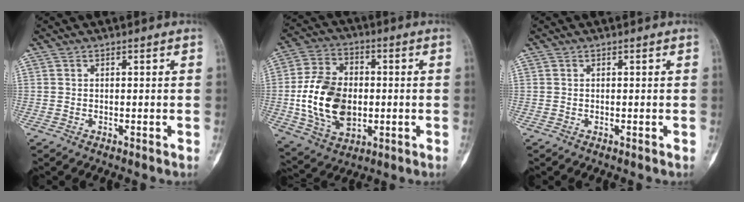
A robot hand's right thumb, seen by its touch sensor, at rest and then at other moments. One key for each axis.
{"total": 16.7, "fx": -1.3, "fy": 11.5, "fz": 12.0, "tx": -0.202, "ty": 0.006, "tz": -0.014}
{"total": 0.0}